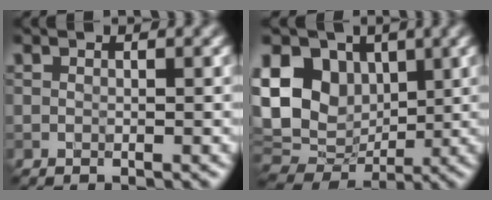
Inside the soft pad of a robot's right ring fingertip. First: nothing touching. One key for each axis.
{"total": 13.2, "fx": 2.9, "fy": 10.2, "fz": 7.8, "tx": -0.147, "ty": 0.017, "tz": 0.043}